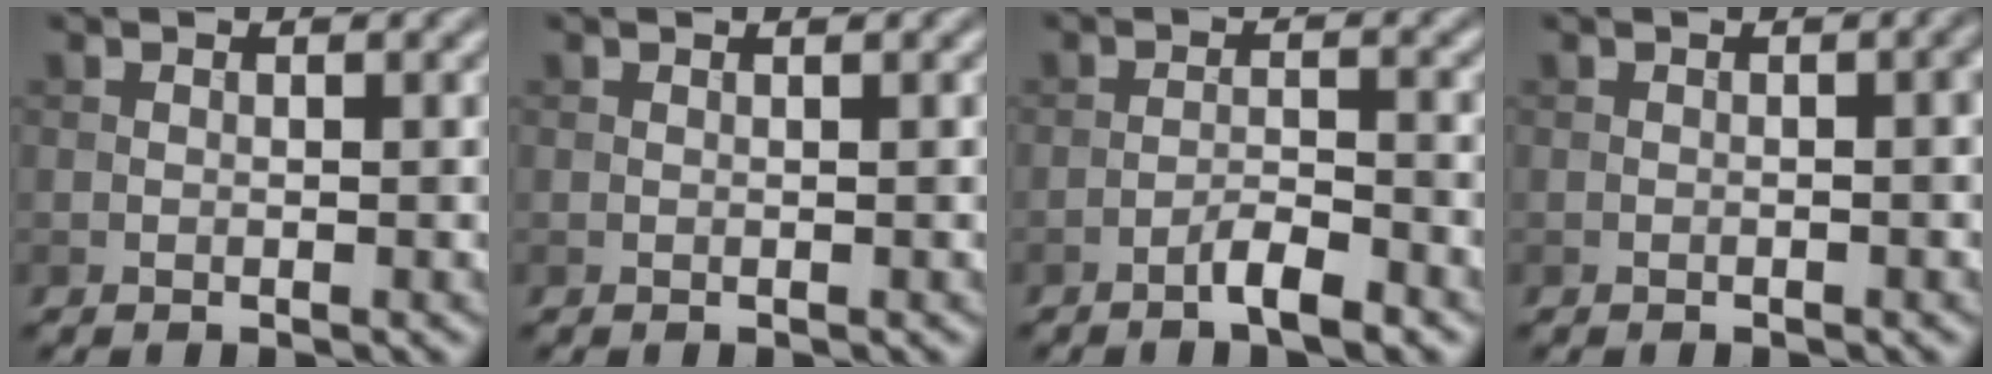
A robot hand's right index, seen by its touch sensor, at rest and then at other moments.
{"total": 0.6, "force": [0.4, 0.2, 0.5], "torque": [-0.003, 0.002, 0.002]}
{"total": 2.7, "force": [-1.9, 0.4, 1.9], "torque": [-0.034, 0.008, -0.037]}
{"total": 1.3, "force": [-0.1, 0.3, 1.3], "torque": [-0.015, 0.000, -0.002]}